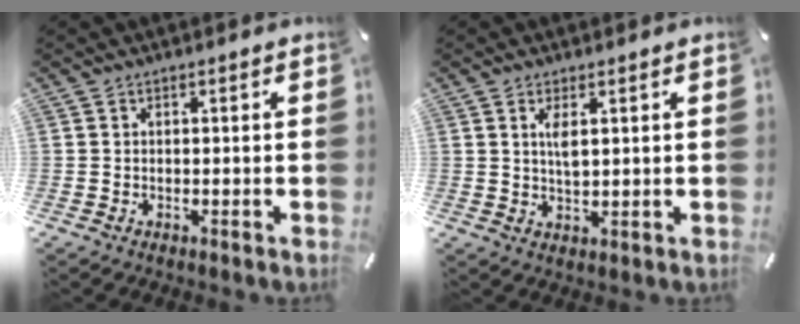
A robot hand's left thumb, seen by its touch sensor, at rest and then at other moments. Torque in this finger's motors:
{"motor_torque": [0.06, -0.13, 0.33, 0.21, 0.01]}